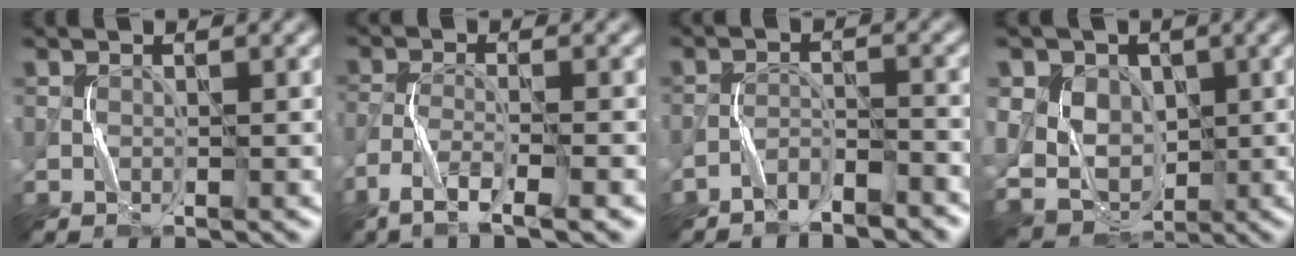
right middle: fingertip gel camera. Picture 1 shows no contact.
{"total": 4.3, "force": [-3.2, 0.3, 2.8], "torque": [-0.058, -0.006, -0.062]}
{"total": 2.6, "force": [-2.6, 0.3, 0.6], "torque": [-0.013, 0.007, -0.051]}
{"total": 9.6, "force": [1.5, 8.2, 4.7], "torque": [-0.087, 0.029, -0.001]}